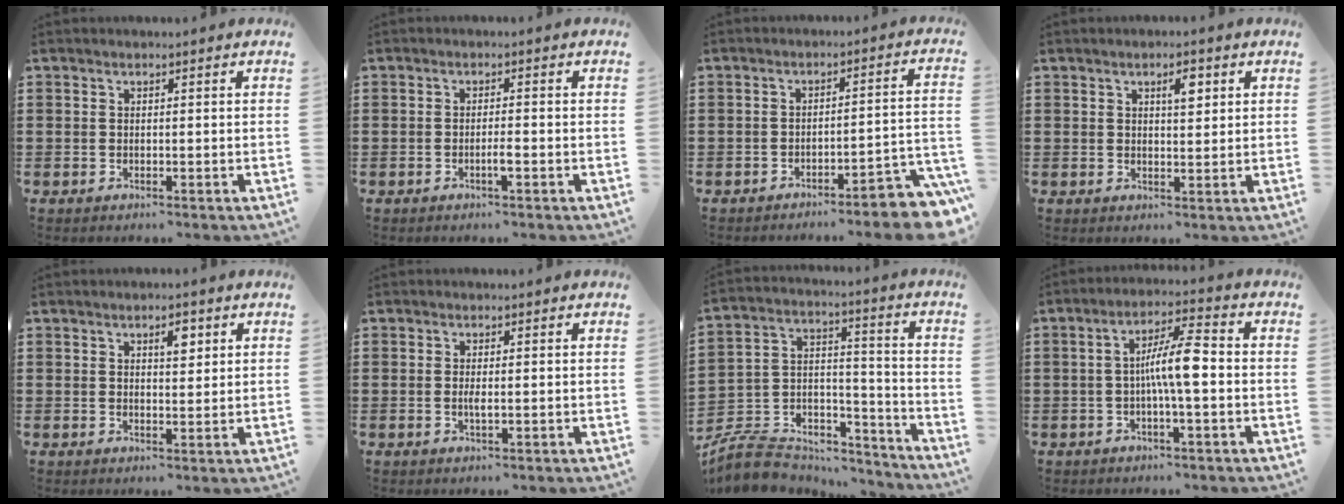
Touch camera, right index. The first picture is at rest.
{"total": 1.9, "force": [-0.8, 0.1, 1.7], "torque": [-0.030, 0.000, -0.015]}
{"total": 4.5, "force": [-3.9, 0.1, 2.2], "torque": [-0.037, -0.012, -0.079]}
{"total": 3.2, "force": [1.4, 1.1, 2.7], "torque": [-0.041, 0.001, 0.018]}
{"total": 3.3, "force": [1.6, 1.4, 2.6], "torque": [-0.031, -0.002, 0.020]}
{"total": 1.4, "force": [-0.1, 0.3, 1.4], "torque": [-0.026, -0.002, -0.003]}
{"total": 6.8, "force": [-5.9, 3.2, 1.1], "torque": [-0.037, 0.002, -0.113]}
{"total": 7.5, "force": [-0.7, 1.2, 7.3], "torque": [-0.138, 0.004, -0.020]}